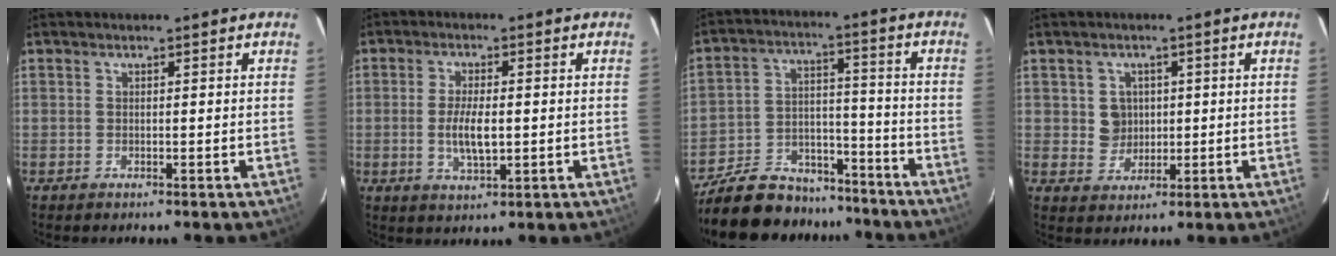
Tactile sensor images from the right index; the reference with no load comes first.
{"total": 6.0, "force": [-0.6, 2.2, 5.5], "torque": [-0.110, -0.008, -0.008]}
{"total": 18.8, "force": [-15.6, 8.4, 6.3], "torque": [-0.153, 0.029, -0.231]}
{"total": 4.3, "force": [0.9, 4.2, 0.9], "torque": [-0.016, 0.011, 0.024]}